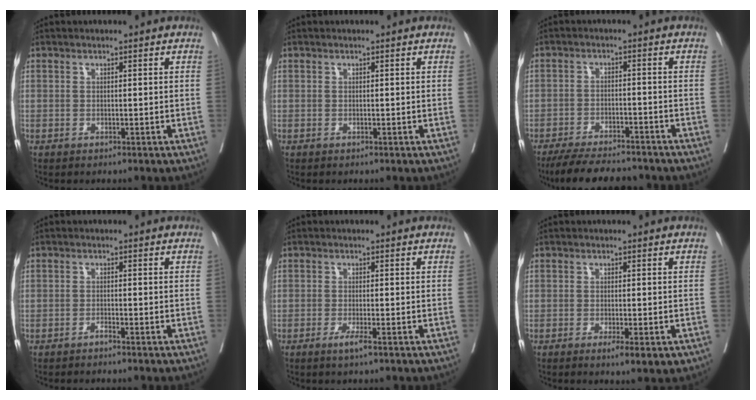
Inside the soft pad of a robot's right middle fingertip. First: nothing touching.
{"total": 0.0}
{"total": 10.2, "force": [-9.2, 2.5, 3.8], "torque": [-0.056, -0.005, -0.140]}
{"total": 0.8, "force": [-0.7, -0.1, 0.3], "torque": [-0.007, 0.001, -0.014]}
{"total": 2.0, "force": [-1.2, -0.1, 1.6], "torque": [-0.029, -0.004, -0.023]}
{"total": 3.3, "force": [-1.6, 0.6, 2.9], "torque": [-0.038, -0.007, -0.021]}